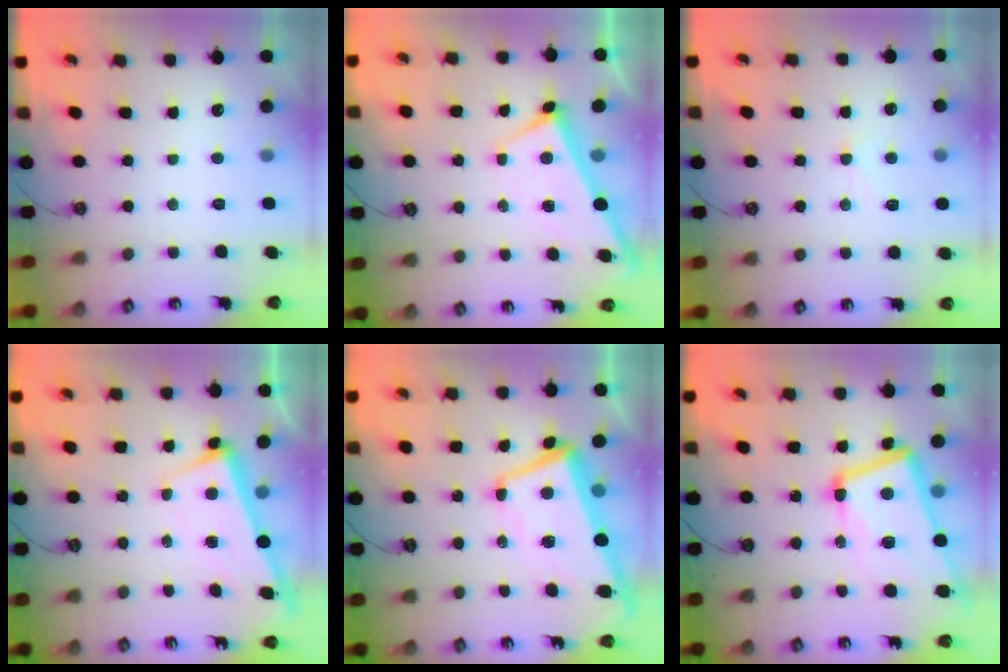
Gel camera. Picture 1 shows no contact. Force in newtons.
{"total": 1.7, "press": 1.7, "slide": 0.1}
{"total": 0.8, "press": 0.4, "slide": 0.7}
{"total": 2.6, "press": 2.5, "slide": 0.9}
{"total": 4.1, "press": 3.5, "slide": 2.0}
{"total": 15.1, "press": 14.8, "slide": 2.7}